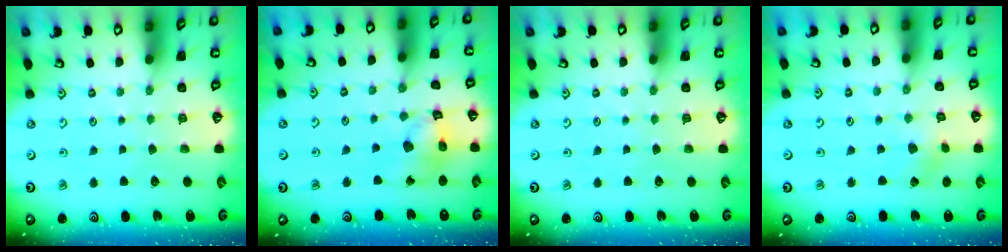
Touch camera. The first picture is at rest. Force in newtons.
{"total": 11.3, "press": 11.2, "slide": 1.4}
{"total": 0.0}
{"total": 2.5, "press": 2.4, "slide": 0.6}